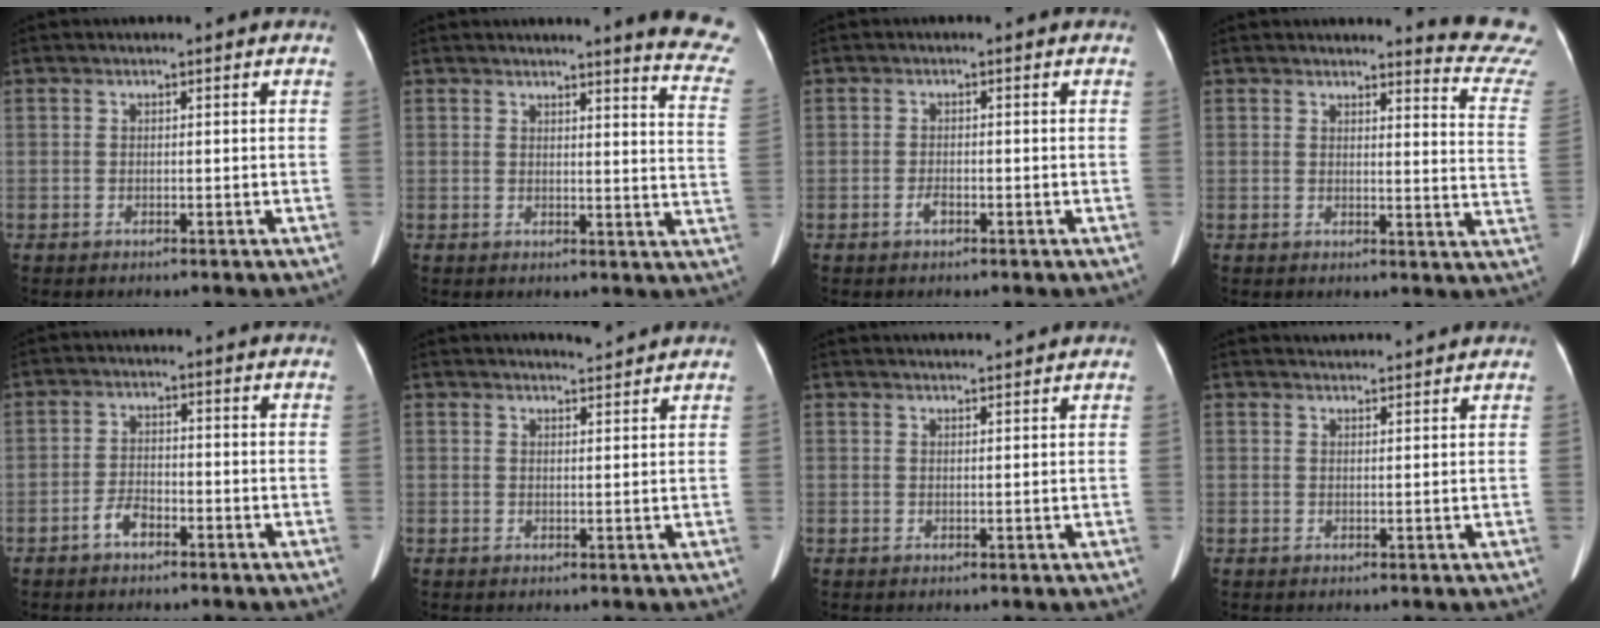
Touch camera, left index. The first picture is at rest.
{"total": 11.0, "force": [10.2, -0.4, 4.2], "torque": [-0.031, -0.087, 0.082]}
{"total": 1.3, "force": [-0.8, 0.5, 0.9], "torque": [-0.021, 0.000, -0.013]}
{"total": 10.9, "force": [10.8, -1.1, 0.8], "torque": [0.000, -0.123, 0.091]}
{"total": 3.0, "force": [-2.1, 1.2, 1.8], "torque": [-0.036, 0.003, -0.040]}
{"total": 2.6, "force": [2.5, -0.5, 0.1], "torque": [-0.009, -0.004, 0.040]}
{"total": 4.2, "force": [4.1, -0.4, 1.0], "torque": [-0.016, 0.018, 0.052]}
{"total": 4.3, "force": [4.3, -0.1, 0.6], "torque": [-0.015, 0.022, 0.056]}